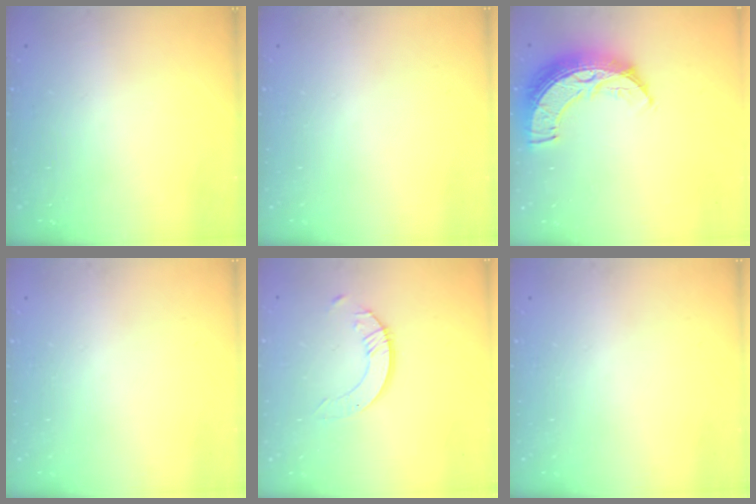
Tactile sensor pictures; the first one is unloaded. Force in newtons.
{"total": 0.0}
{"total": 12.3, "press": 12.3, "slide": 0.9}
{"total": 0.0}
{"total": 3.5, "press": 3.4, "slide": 0.4}
{"total": 0.0}